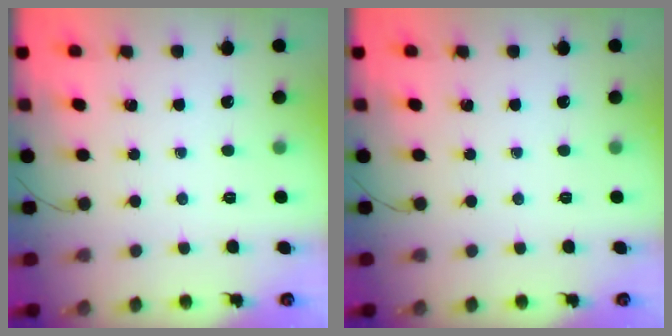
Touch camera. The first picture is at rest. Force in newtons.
{"total": 0.0}